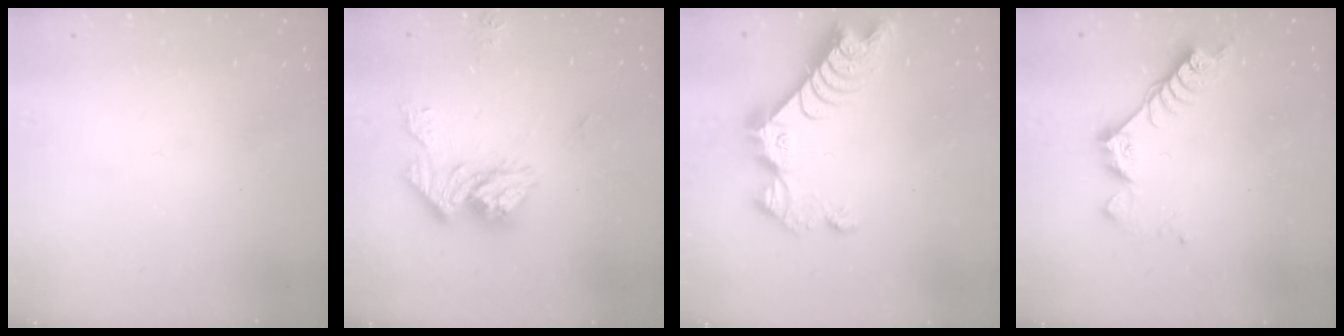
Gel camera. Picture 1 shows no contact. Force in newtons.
{"total": 14.8, "press": 14.7, "slide": 1.6}
{"total": 11.1, "press": 11.0, "slide": 1.0}
{"total": 8.3, "press": 8.2, "slide": 0.7}